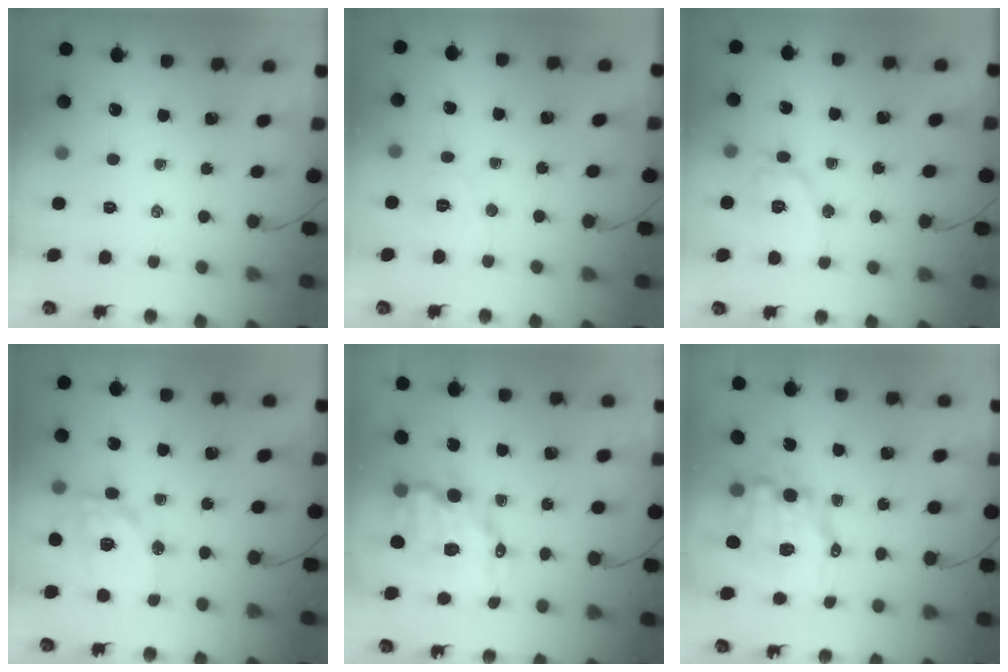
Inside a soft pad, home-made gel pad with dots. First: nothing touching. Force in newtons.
{"total": 4.9, "press": 4.8, "slide": 1.1}
{"total": 10.3, "press": 10.3, "slide": 0.3}
{"total": 15.5, "press": 15.2, "slide": 3.1}
{"total": 10.8, "press": 10.4, "slide": 2.7}
{"total": 10.6, "press": 10.3, "slide": 2.4}